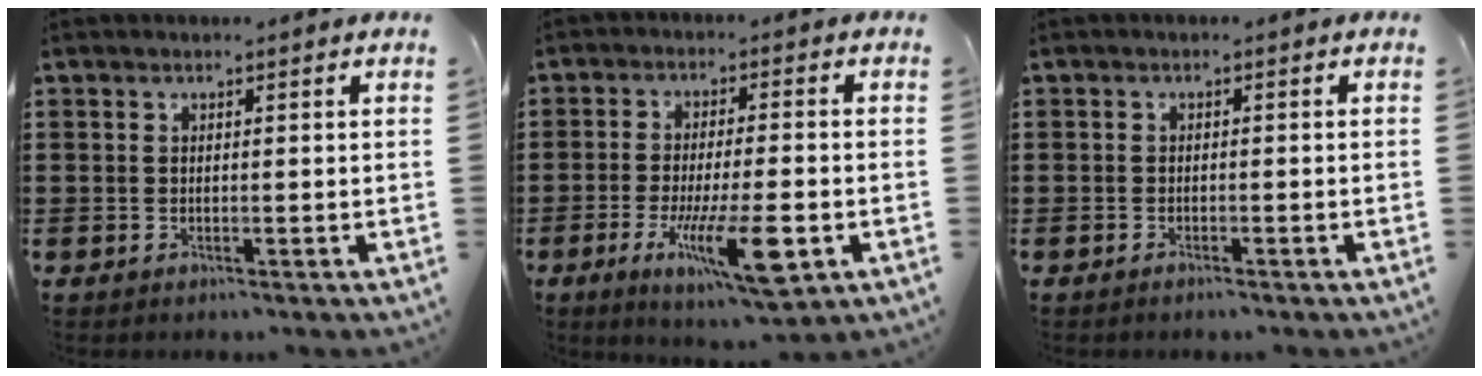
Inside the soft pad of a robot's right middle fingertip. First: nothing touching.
{"total": 10.5, "force": [-3.6, 2.6, 9.5], "torque": [-0.180, -0.010, -0.059]}
{"total": 0.6, "force": [-0.5, 0.0, 0.3], "torque": [-0.008, -0.002, -0.010]}